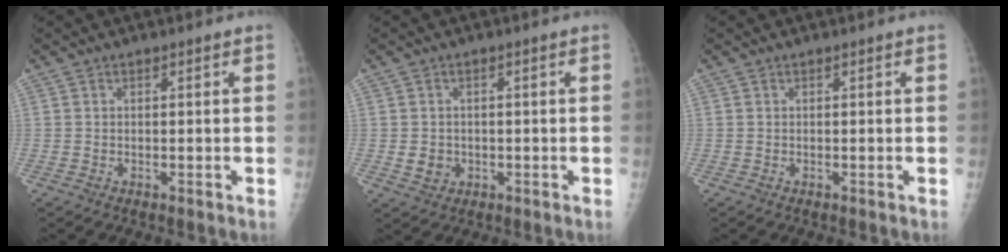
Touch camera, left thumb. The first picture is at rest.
{"total": 3.1, "force": [-0.5, 2.8, 1.3], "torque": [-0.010, 0.002, 0.000]}
{"total": 0.0}